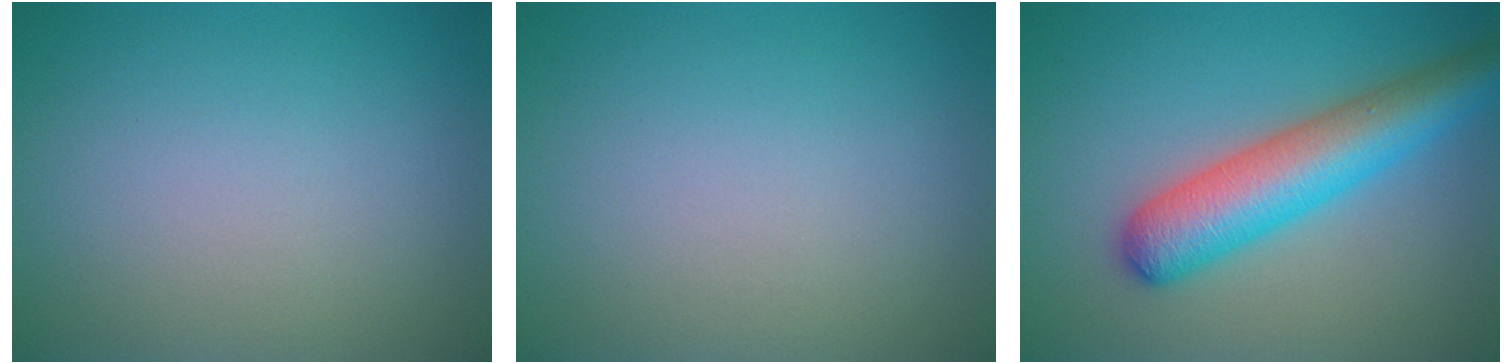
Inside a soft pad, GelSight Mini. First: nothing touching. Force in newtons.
{"total": 0.0}
{"total": 7.0, "press": 7.0, "slide": 0.2}